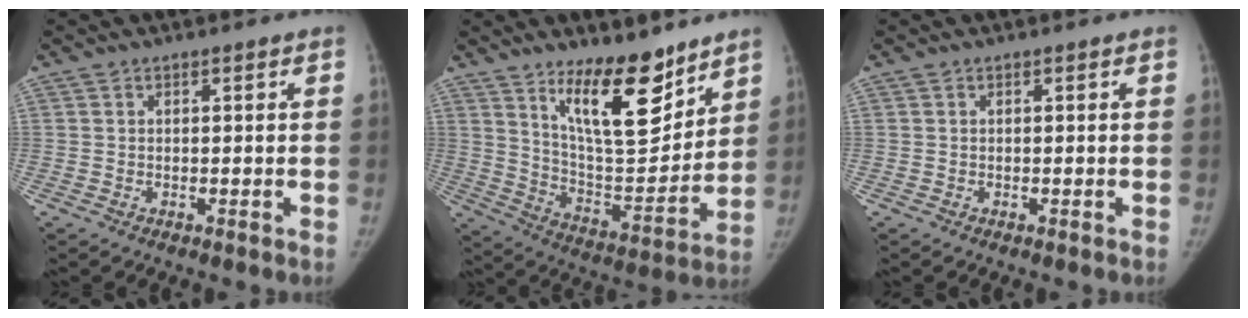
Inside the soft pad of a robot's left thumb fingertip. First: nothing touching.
{"total": 17.1, "force": [11.6, 5.8, 11.1], "torque": [-0.131, -0.096, 0.203]}
{"total": 0.0}